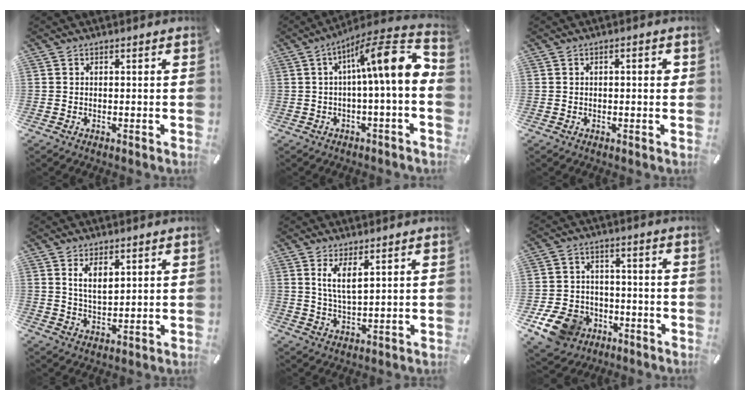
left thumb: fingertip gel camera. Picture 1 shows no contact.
{"total": 14.1, "force": [2.1, 2.2, 13.7], "torque": [-0.222, -0.014, 0.022]}
{"total": 2.0, "force": [0.1, 0.7, 1.9], "torque": [-0.027, 0.001, -0.003]}
{"total": 5.4, "force": [2.6, 2.7, 3.8], "torque": [-0.066, -0.005, 0.043]}
{"total": 5.9, "force": [2.9, 1.8, 4.8], "torque": [-0.100, -0.006, 0.047]}
{"total": 11.2, "force": [-5.7, 8.5, 4.6], "torque": [-0.092, 0.042, -0.099]}